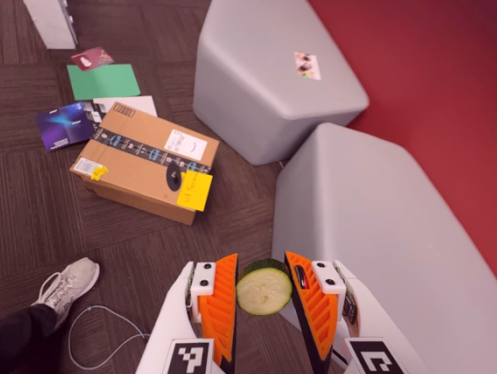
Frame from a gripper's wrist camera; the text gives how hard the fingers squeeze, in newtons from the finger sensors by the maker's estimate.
{"total": 9.0, "left": 9.2, "right": 8.9}